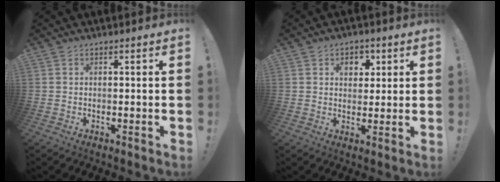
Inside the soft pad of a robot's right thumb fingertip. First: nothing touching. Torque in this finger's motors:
{"motor_torque": [0.32, 1.32, 0.34, -0.37, 0.00]}